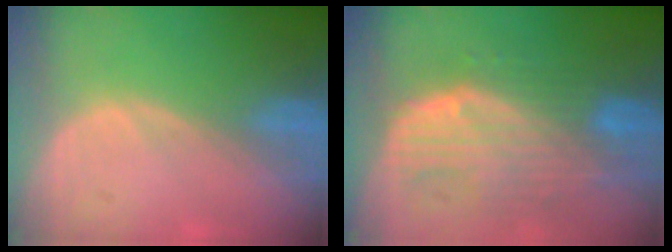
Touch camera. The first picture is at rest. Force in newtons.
{"total": 10.2, "press": 8.9, "slide": 5.1}